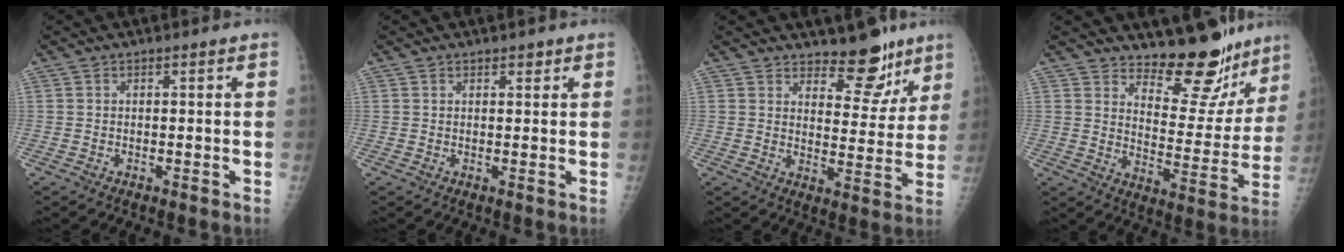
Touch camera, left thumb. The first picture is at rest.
{"total": 1.3, "force": [1.0, 0.7, 0.6], "torque": [0.000, -0.004, 0.011]}
{"total": 9.3, "force": [7.3, 4.3, 3.9], "torque": [-0.014, -0.053, 0.110]}
{"total": 14.9, "force": [13.0, 5.3, 4.7], "torque": [-0.010, -0.119, 0.180]}